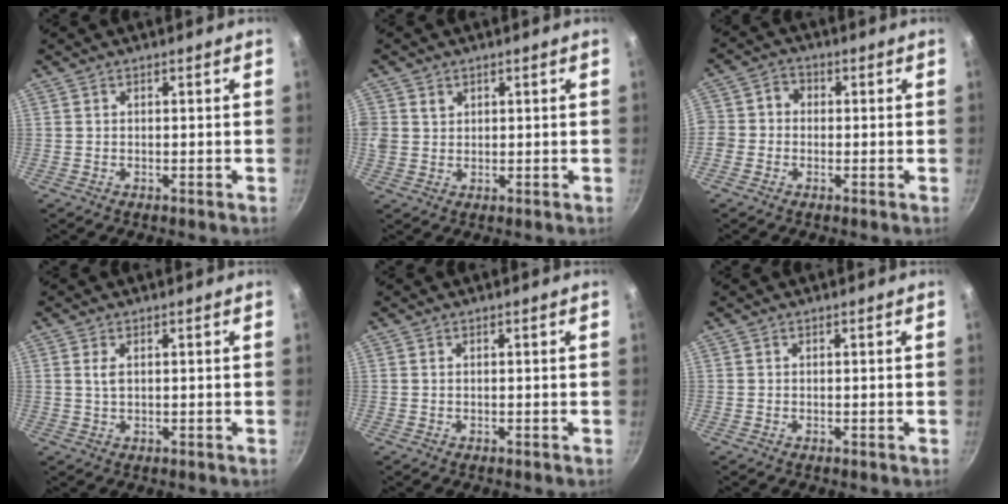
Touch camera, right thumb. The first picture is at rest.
{"total": 4.7, "force": [1.6, 4.0, 1.9], "torque": [-0.027, 0.002, 0.034]}
{"total": 4.5, "force": [-1.0, 4.0, 1.7], "torque": [-0.010, 0.014, -0.035]}
{"total": 2.0, "force": [0.6, 1.0, 1.6], "torque": [-0.031, -0.003, 0.011]}
{"total": 0.0}
{"total": 0.0}